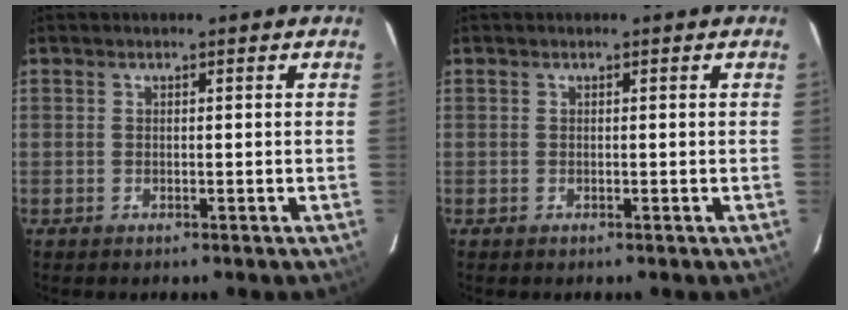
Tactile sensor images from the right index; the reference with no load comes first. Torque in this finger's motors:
{"motor_torque": [0.00, 0.00, 0.03, 0.00]}